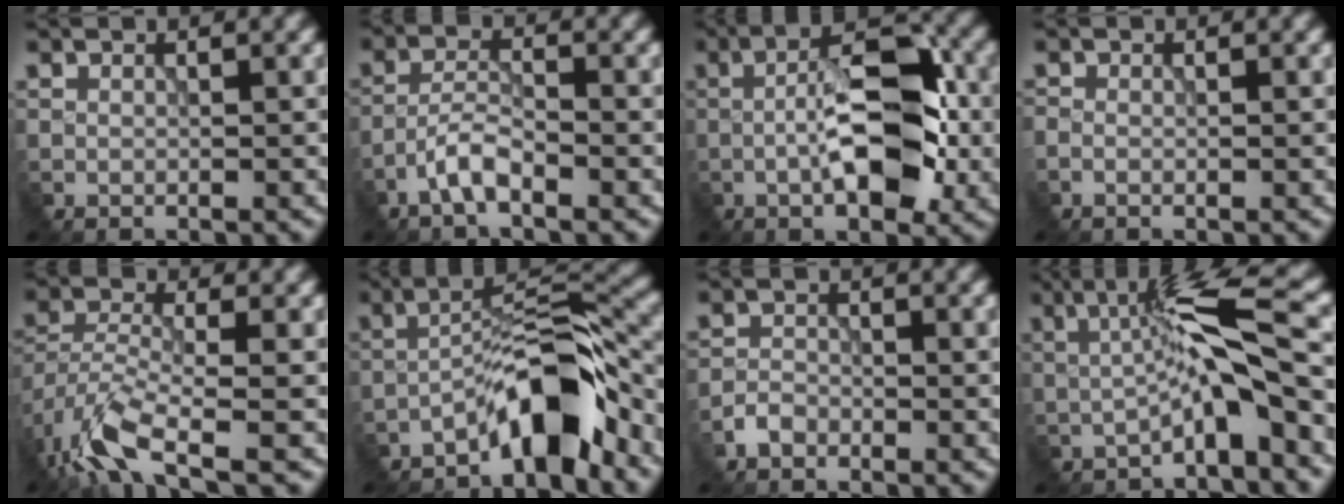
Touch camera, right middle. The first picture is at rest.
{"total": 2.9, "force": [-1.9, 0.7, 2.1], "torque": [-0.045, 0.007, -0.045]}
{"total": 8.5, "force": [-1.7, 3.3, 7.7], "torque": [-0.118, 0.016, -0.034]}
{"total": 0.9, "force": [-0.3, 0.5, 0.7], "torque": [-0.017, -0.004, -0.007]}
{"total": 6.3, "force": [-4.1, 2.0, 4.4], "torque": [-0.092, -0.005, -0.091]}
{"total": 7.1, "force": [-4.7, 1.6, 5.1], "torque": [-0.082, 0.020, -0.086]}
{"total": 1.6, "force": [-1.1, 0.9, 0.7], "torque": [-0.012, 0.003, -0.024]}
{"total": 6.1, "force": [-0.7, 0.8, 6.0], "torque": [-0.105, 0.014, -0.020]}